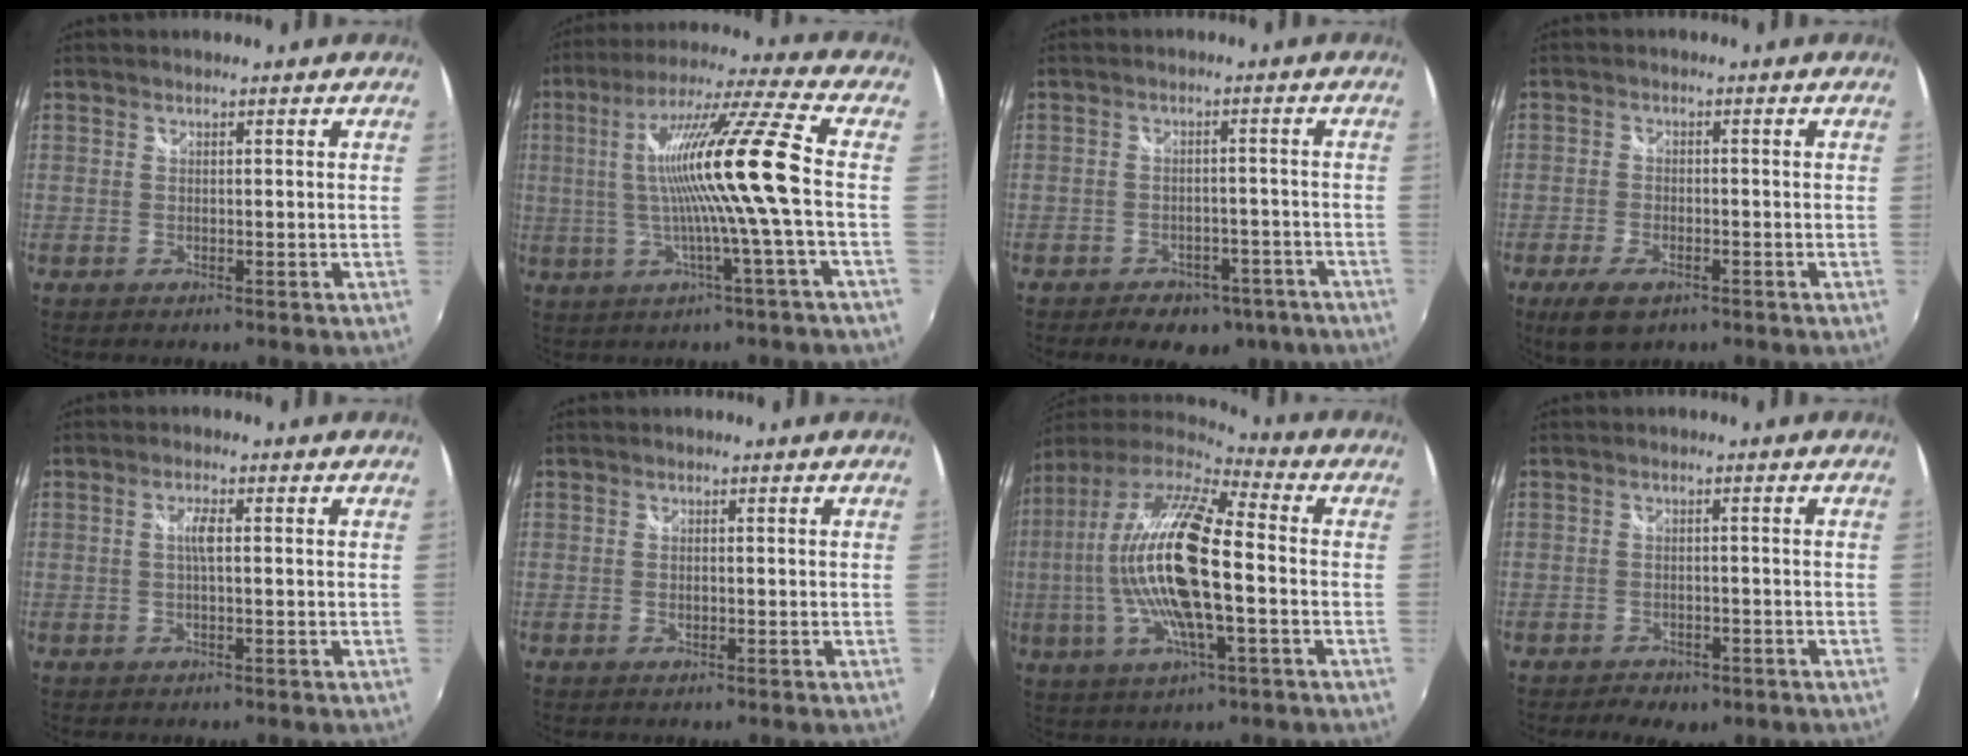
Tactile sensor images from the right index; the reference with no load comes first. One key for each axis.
{"total": 15.2, "fx": -0.4, "fy": -1.6, "fz": 15.1, "tx": -0.271, "ty": 0.006, "tz": -0.009}
{"total": 11.3, "fx": -8.1, "fy": 6.4, "fz": 4.6, "tx": -0.096, "ty": 0.013, "tz": -0.089}
{"total": 6.8, "fx": -4.2, "fy": 3.3, "fz": 4.2, "tx": -0.102, "ty": -0.019, "tz": -0.073}
{"total": 2.3, "fx": 0.2, "fy": 0.3, "fz": 2.3, "tx": -0.043, "ty": 0.002, "tz": 0.002}
{"total": 0.6, "fx": 0.0, "fy": 0.3, "fz": 0.5, "tx": -0.012, "ty": -0.002, "tz": -0.001}
{"total": 20.4, "fx": -0.6, "fy": 5.1, "fz": 19.7, "tx": -0.350, "ty": -0.008, "tz": -0.024}
{"total": 5.7, "fx": -3.9, "fy": 3.2, "fz": 2.7, "tx": -0.063, "ty": -0.009, "tz": -0.047}